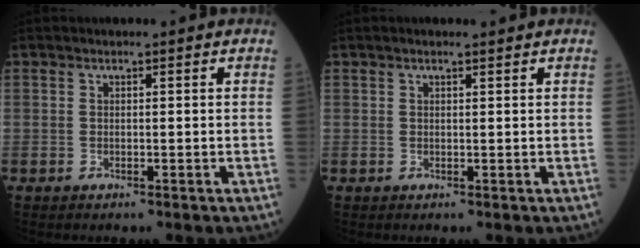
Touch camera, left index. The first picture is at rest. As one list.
[{"total": 1.0, "force": [0.8, 0.1, 0.6], "torque": [-0.014, 0.006, 0.013]}]